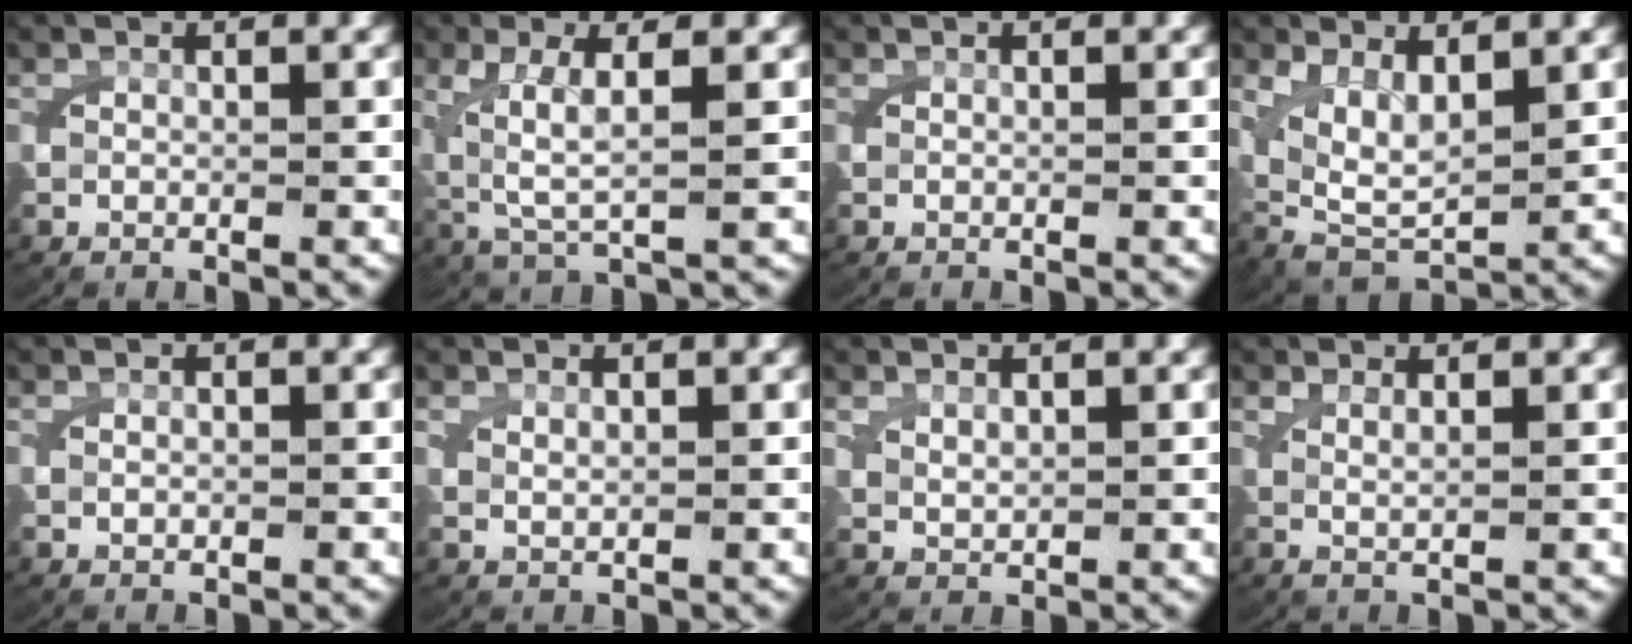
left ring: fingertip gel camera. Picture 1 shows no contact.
{"total": 4.5, "force": [0.7, 2.0, 4.0], "torque": [-0.092, -0.013, 0.027]}
{"total": 0.0}
{"total": 7.4, "force": [1.0, 5.8, 4.5], "torque": [-0.132, -0.038, 0.027]}
{"total": 0.5, "force": [0.1, 0.3, 0.4], "torque": [-0.012, -0.005, 0.006]}
{"total": 0.9, "force": [0.7, -0.2, 0.4], "torque": [-0.006, -0.003, 0.020]}
{"total": 1.1, "force": [0.8, 0.2, 0.6], "torque": [-0.013, -0.005, 0.027]}
{"total": 1.4, "force": [1.0, -0.3, 1.0], "torque": [-0.019, -0.008, 0.025]}